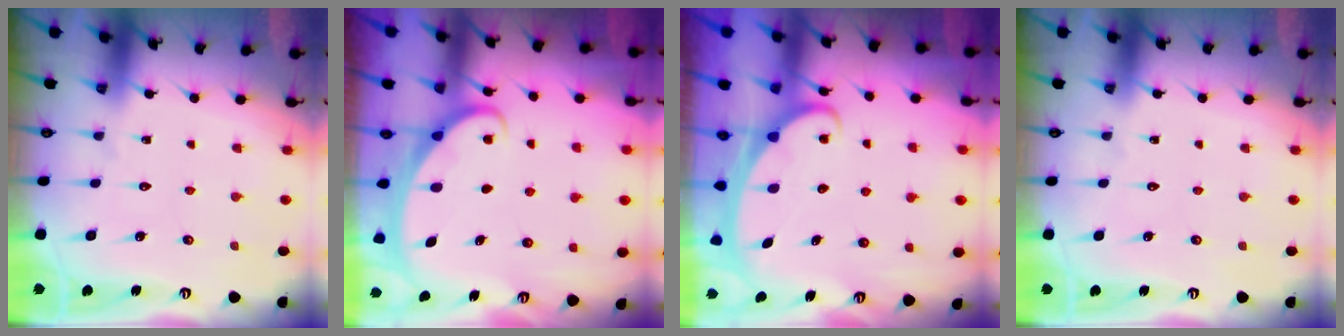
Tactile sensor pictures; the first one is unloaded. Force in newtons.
{"total": 2.2, "press": 2.2, "slide": 0.4}
{"total": 2.4, "press": 2.3, "slide": 0.4}
{"total": 0.0}